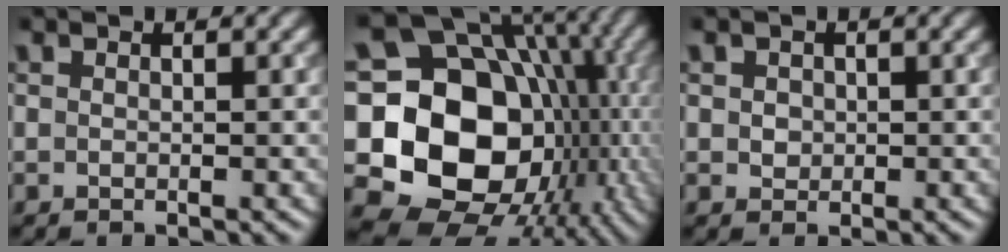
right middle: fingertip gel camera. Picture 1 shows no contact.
{"total": 20.6, "force": [-2.5, 16.9, 11.6], "torque": [-0.191, -0.013, -0.049]}
{"total": 1.1, "force": [0.1, 1.0, 0.4], "torque": [-0.004, -0.002, 0.005]}